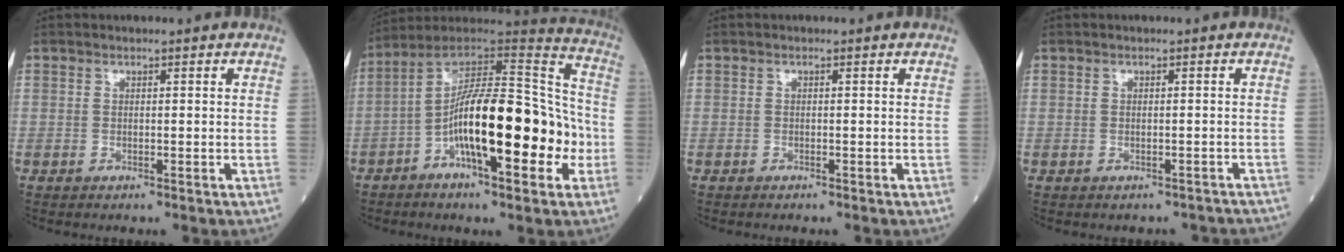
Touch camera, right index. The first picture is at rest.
{"total": 22.6, "force": [-5.2, 6.6, 21.0], "torque": [-0.345, 0.032, -0.079]}
{"total": 0.7, "force": [-0.3, 0.4, 0.4], "torque": [-0.018, 0.000, -0.005]}
{"total": 4.9, "force": [-3.8, 2.6, 1.6], "torque": [-0.027, 0.022, -0.039]}